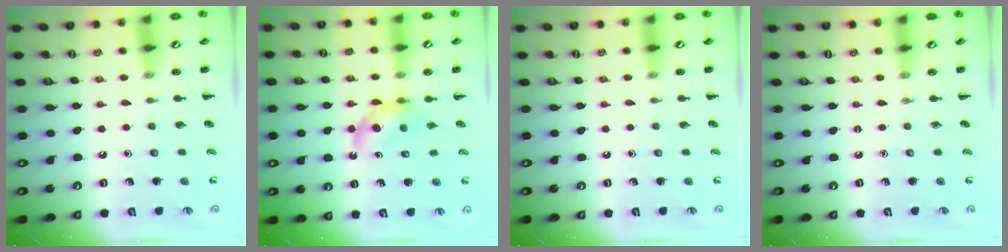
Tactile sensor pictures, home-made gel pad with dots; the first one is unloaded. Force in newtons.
{"total": 4.3, "press": 4.2, "slide": 0.9}
{"total": 0.0}
{"total": 0.0}